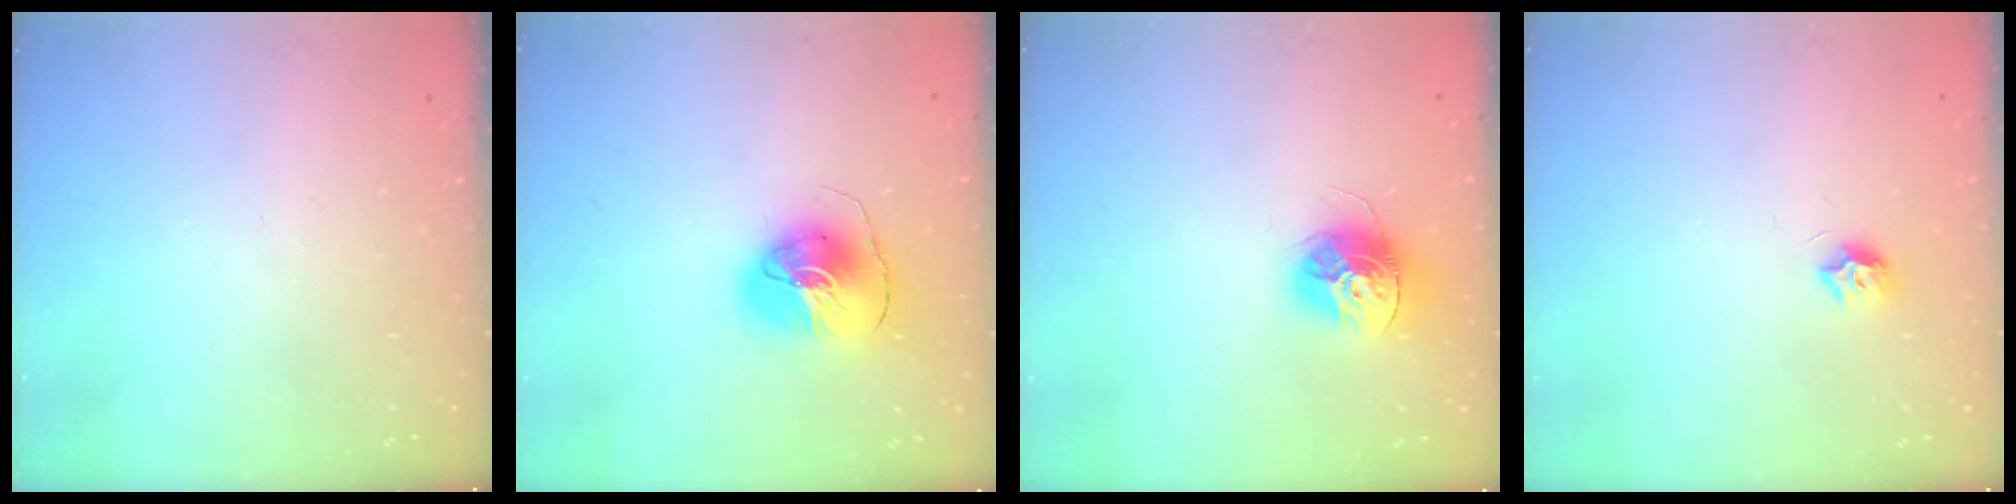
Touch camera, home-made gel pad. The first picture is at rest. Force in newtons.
{"total": 10.5, "press": 10.5, "slide": 1.3}
{"total": 13.1, "press": 13.1, "slide": 0.7}
{"total": 7.4, "press": 7.4, "slide": 0.6}